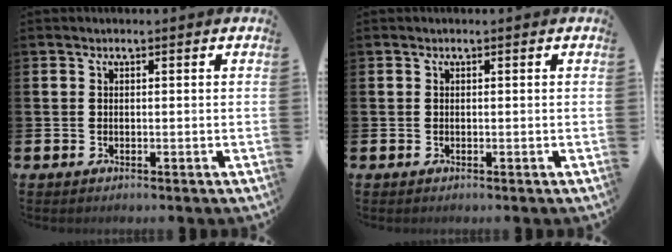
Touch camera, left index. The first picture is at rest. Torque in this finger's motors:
{"motor_torque": [-0.15, 0.16, -0.03, -0.01]}